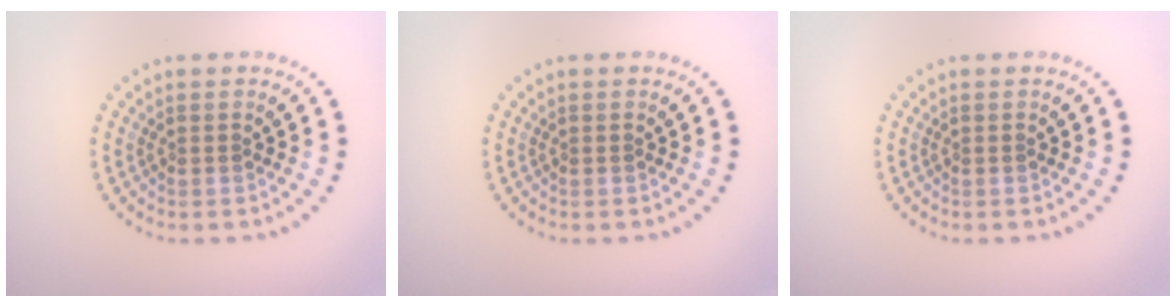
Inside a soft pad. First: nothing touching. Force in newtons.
{"total": 0.0}
{"total": 0.0}